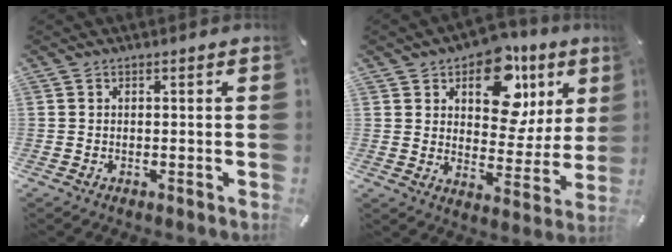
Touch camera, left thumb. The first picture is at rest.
{"total": 15.5, "force": [8.4, 9.7, 8.6], "torque": [-0.116, -0.053, 0.146]}